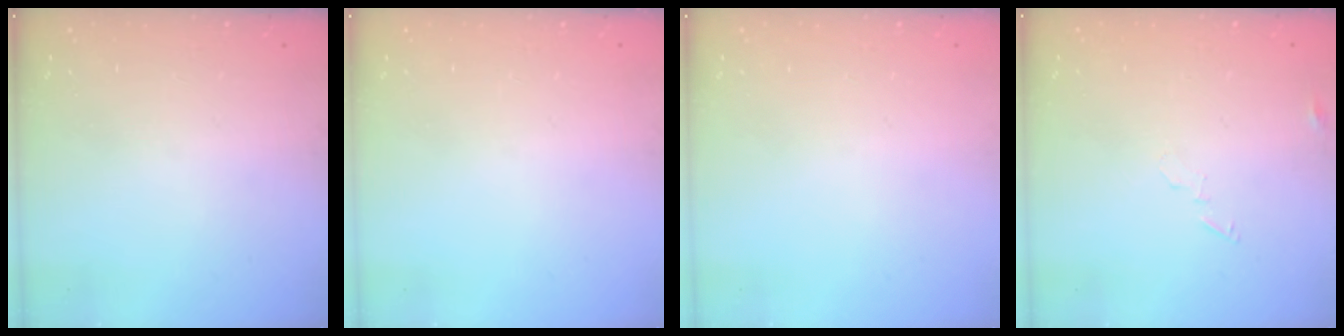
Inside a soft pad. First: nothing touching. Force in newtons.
{"total": 0.0}
{"total": 0.0}
{"total": 4.3, "press": 4.3, "slide": 0.3}